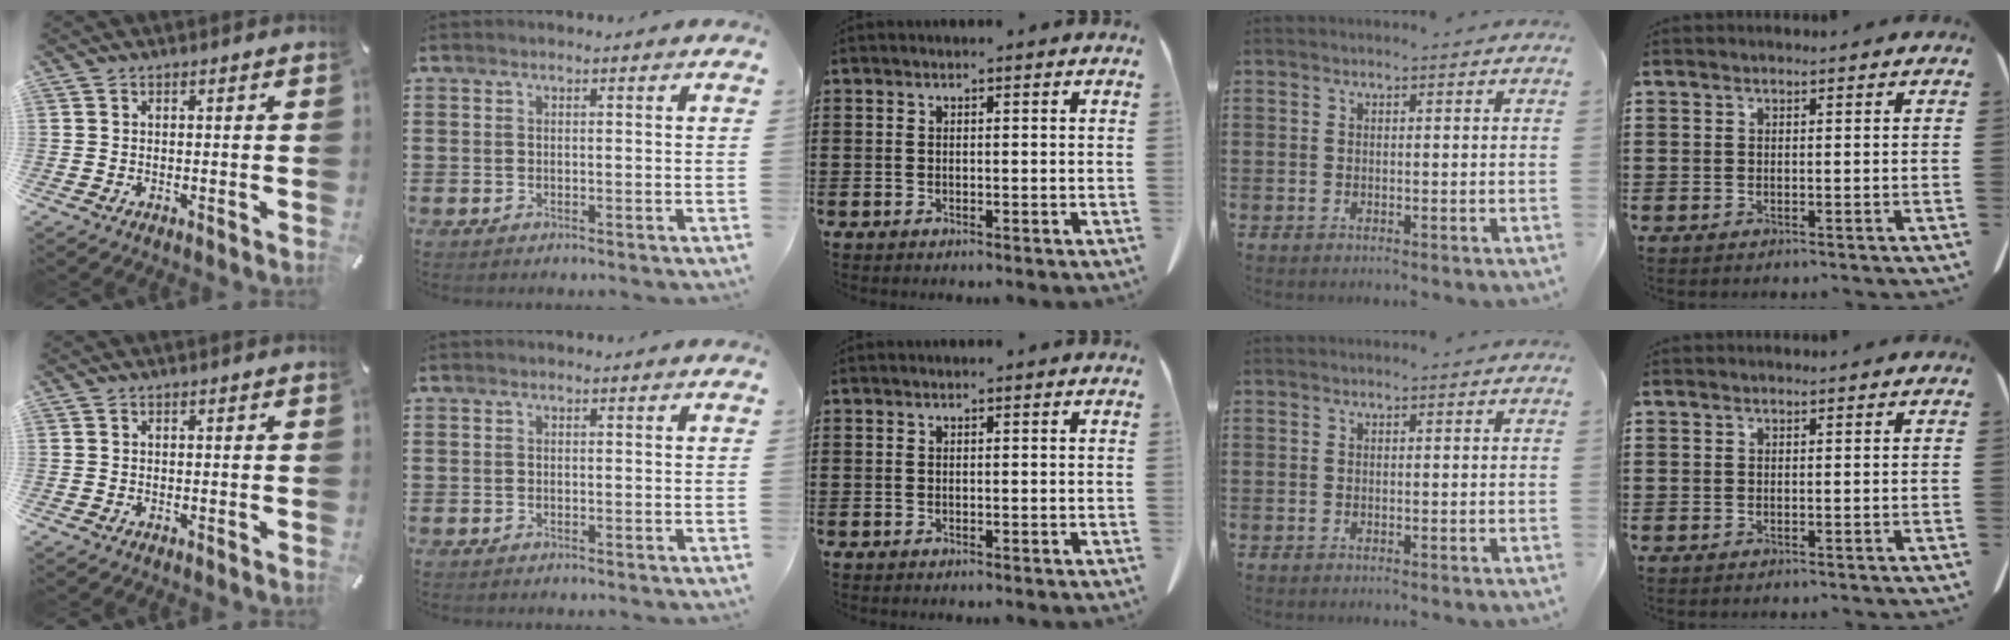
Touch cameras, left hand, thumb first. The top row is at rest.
{}